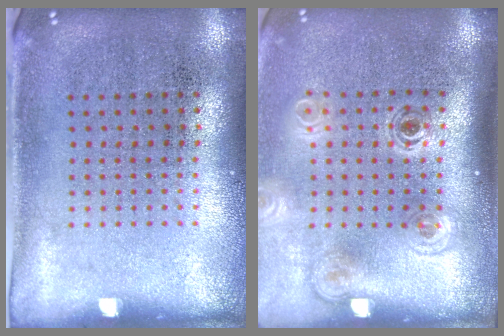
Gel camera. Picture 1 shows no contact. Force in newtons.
{"total": 1.9, "press": 1.3, "slide": 1.4}